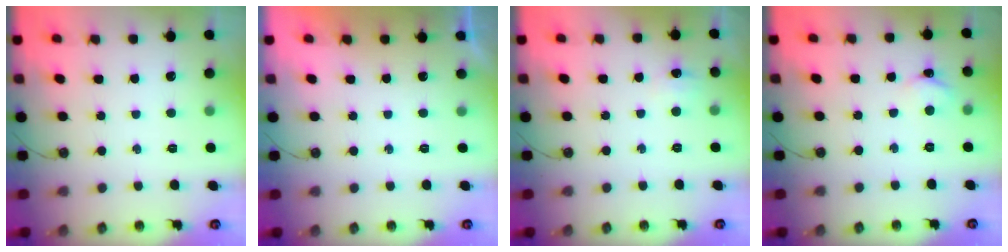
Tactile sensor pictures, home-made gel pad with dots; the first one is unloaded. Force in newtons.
{"total": 0.0}
{"total": 6.5, "press": 6.5, "slide": 0.5}
{"total": 3.1, "press": 3.0, "slide": 0.3}